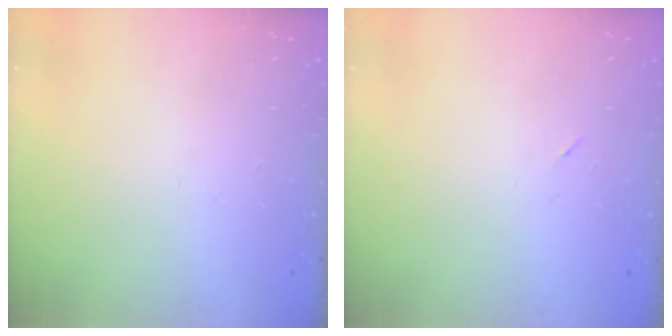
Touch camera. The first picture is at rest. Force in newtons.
{"total": 2.2, "press": 1.9, "slide": 1.2}